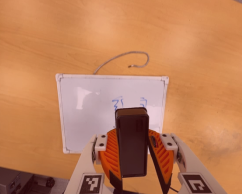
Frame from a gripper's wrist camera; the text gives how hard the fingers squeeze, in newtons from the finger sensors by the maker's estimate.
{"total": 5.7, "left": 6.6, "right": 4.8}